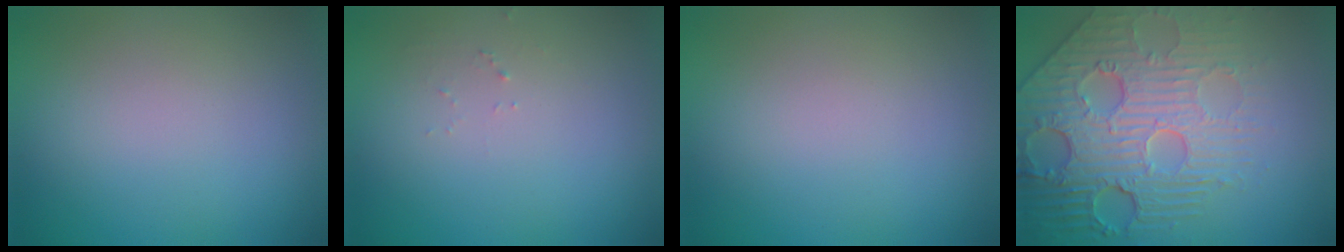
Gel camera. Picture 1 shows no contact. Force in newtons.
{"total": 0.7, "press": 0.7, "slide": 0.1}
{"total": 0.0}
{"total": 8.7, "press": 6.0, "slide": 6.3}